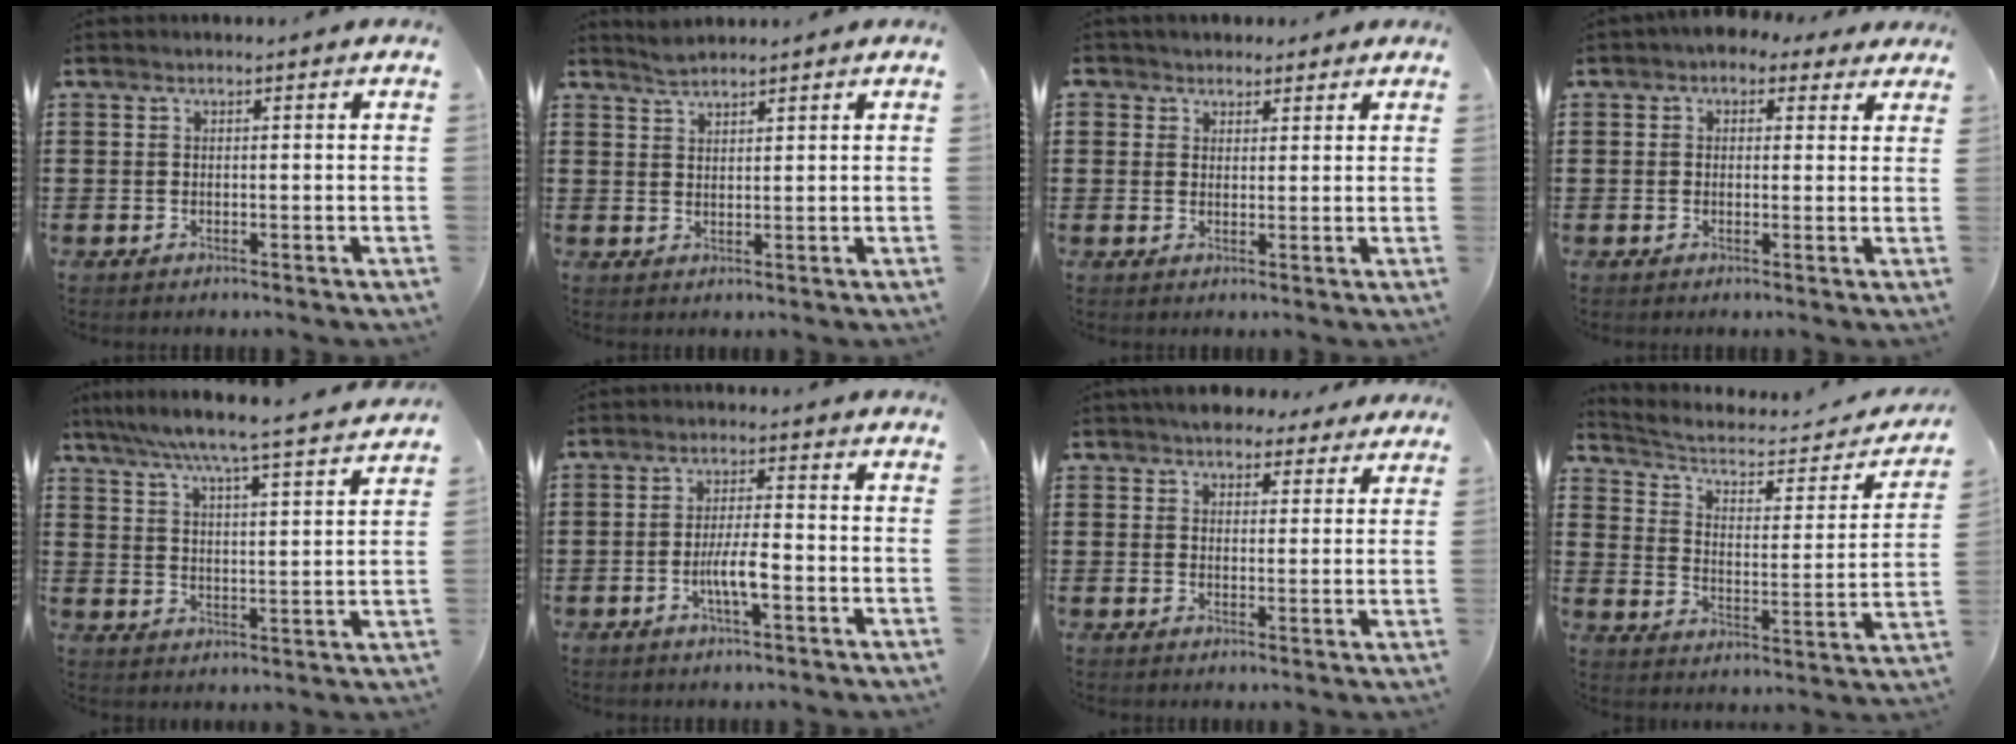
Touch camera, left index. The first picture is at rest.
{"total": 1.9, "force": [1.9, 0.2, 0.2], "torque": [-0.008, 0.002, 0.038]}
{"total": 2.7, "force": [1.8, 2.0, -0.1], "torque": [-0.003, 0.009, 0.032]}
{"total": 2.4, "force": [1.3, 1.9, 0.7], "torque": [-0.014, 0.007, 0.022]}
{"total": 6.0, "force": [5.4, -1.0, 2.3], "torque": [-0.068, -0.044, 0.085]}
{"total": 4.7, "force": [-1.5, 0.9, 4.4], "torque": [-0.081, 0.003, -0.028]}
{"total": 4.4, "force": [3.9, 1.8, 0.8], "torque": [-0.028, 0.000, 0.076]}
{"total": 4.2, "force": [3.0, 1.9, 2.2], "torque": [-0.054, -0.022, 0.042]}